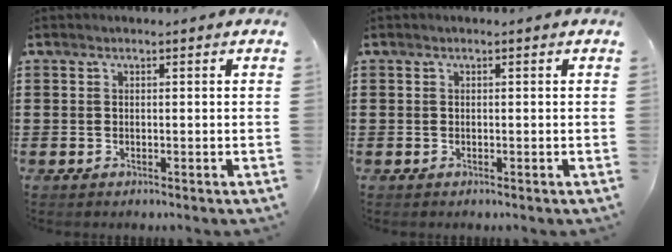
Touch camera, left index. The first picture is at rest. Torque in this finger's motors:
{"motor_torque": [0.00, 0.00, 0.00, 0.00]}